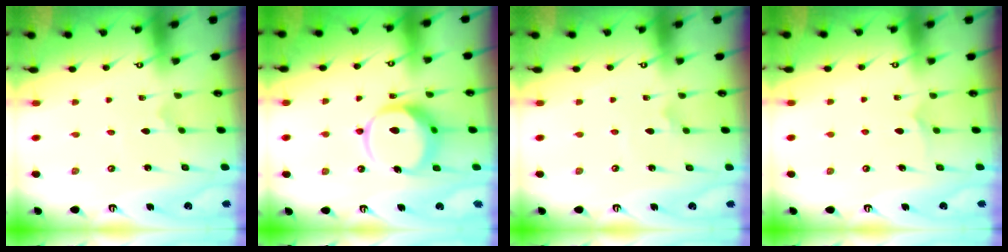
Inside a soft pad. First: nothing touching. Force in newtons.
{"total": 14.0, "press": 13.9, "slide": 1.7}
{"total": 1.5, "press": 1.5, "slide": 0.0}
{"total": 5.0, "press": 5.0, "slide": 0.2}